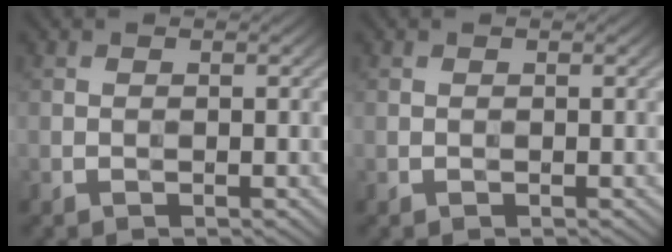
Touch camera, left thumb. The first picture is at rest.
{"total": 0.0}